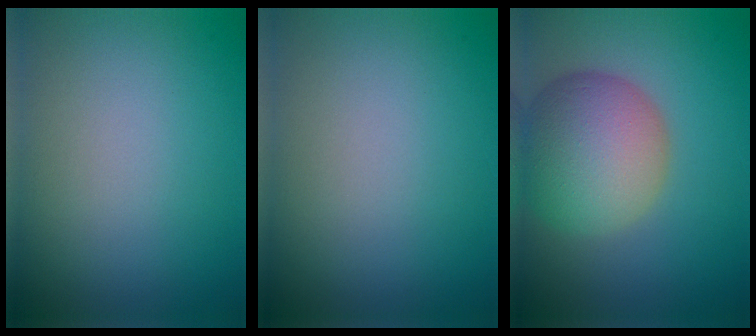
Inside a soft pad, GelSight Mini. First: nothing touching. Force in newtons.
{"total": 0.0}
{"total": 8.0, "press": 8.0, "slide": 0.5}